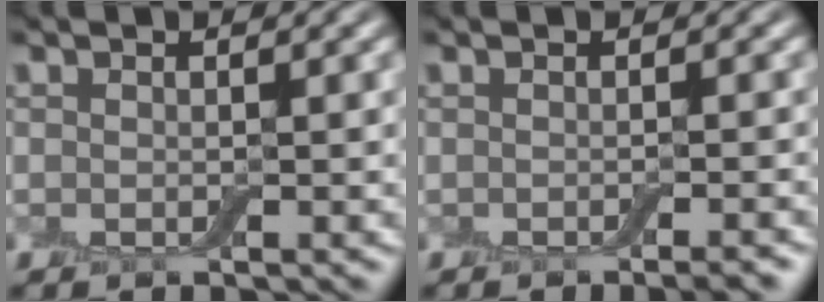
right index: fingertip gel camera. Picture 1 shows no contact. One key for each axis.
{"total": 1.9, "fx": -1.2, "fy": 0.3, "fz": 1.4, "tx": -0.011, "ty": -0.002, "tz": -0.018}